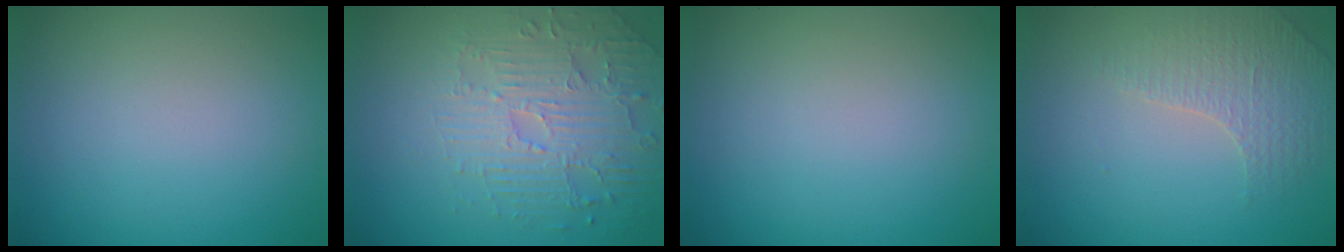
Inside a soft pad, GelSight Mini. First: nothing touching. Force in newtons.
{"total": 4.6, "press": 3.7, "slide": 2.6}
{"total": 0.0}
{"total": 1.8, "press": 1.6, "slide": 0.8}